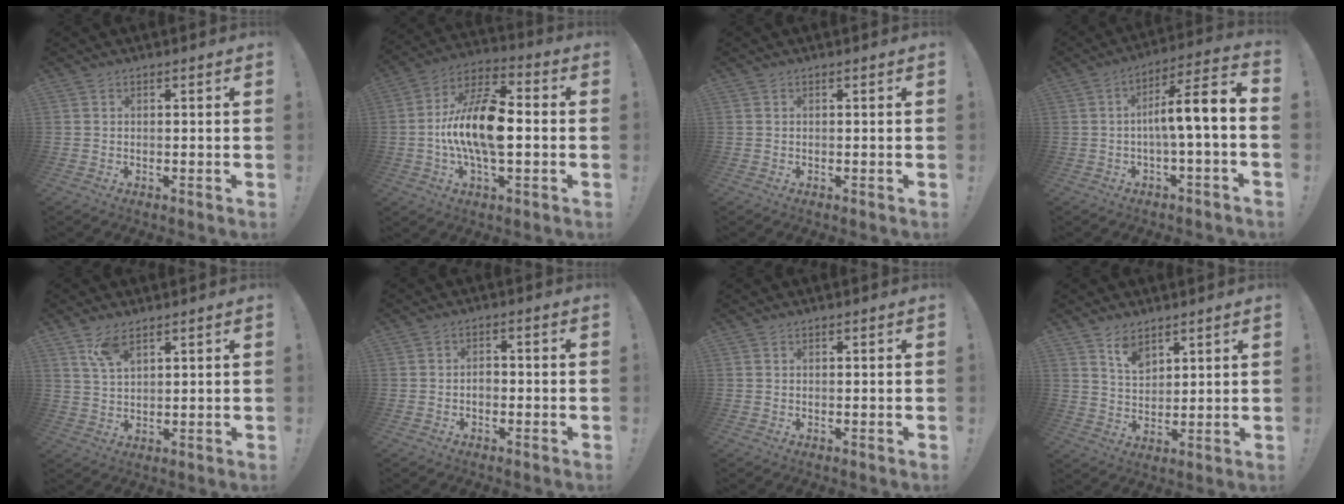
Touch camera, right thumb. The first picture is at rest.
{"total": 16.2, "force": [-1.6, 7.5, 14.2], "torque": [-0.260, 0.008, -0.026]}
{"total": 0.0}
{"total": 9.9, "force": [-0.2, 0.3, 9.9], "torque": [-0.158, -0.007, -0.017]}
{"total": 6.7, "force": [4.3, 2.7, 4.4], "torque": [-0.082, -0.014, 0.079]}
{"total": 1.9, "force": [-0.9, 1.4, 1.0], "torque": [-0.020, 0.005, -0.017]}
{"total": 0.0}
{"total": 6.7, "force": [5.1, 3.5, 2.6], "torque": [-0.043, -0.032, 0.094]}